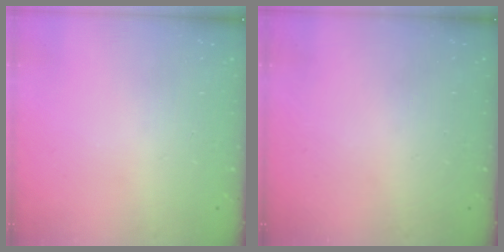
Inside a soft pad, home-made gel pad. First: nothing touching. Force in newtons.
{"total": 0.0}